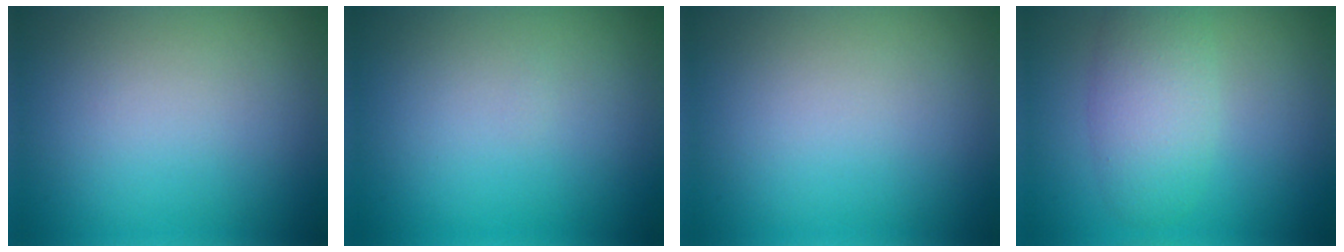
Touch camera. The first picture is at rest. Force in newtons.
{"total": 0.0}
{"total": 0.0}
{"total": 4.3, "press": 4.3, "slide": 0.2}